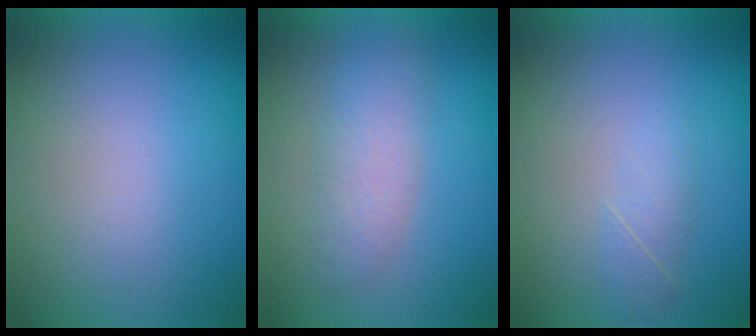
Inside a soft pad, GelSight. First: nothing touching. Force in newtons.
{"total": 3.2}
{"total": 2.1}